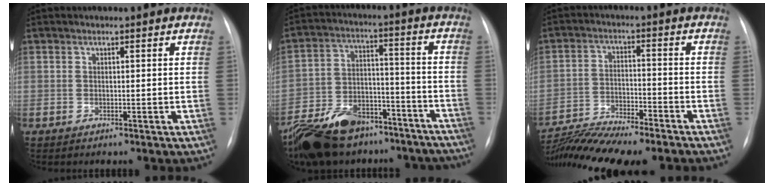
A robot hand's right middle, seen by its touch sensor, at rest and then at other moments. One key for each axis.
{"total": 23.1, "fx": -17.5, "fy": 11.3, "fz": 9.8, "tx": -0.178, "ty": 0.015, "tz": -0.257}
{"total": 12.7, "fx": -11.3, "fy": 0.7, "fz": 5.7, "tx": -0.099, "ty": -0.004, "tz": -0.184}